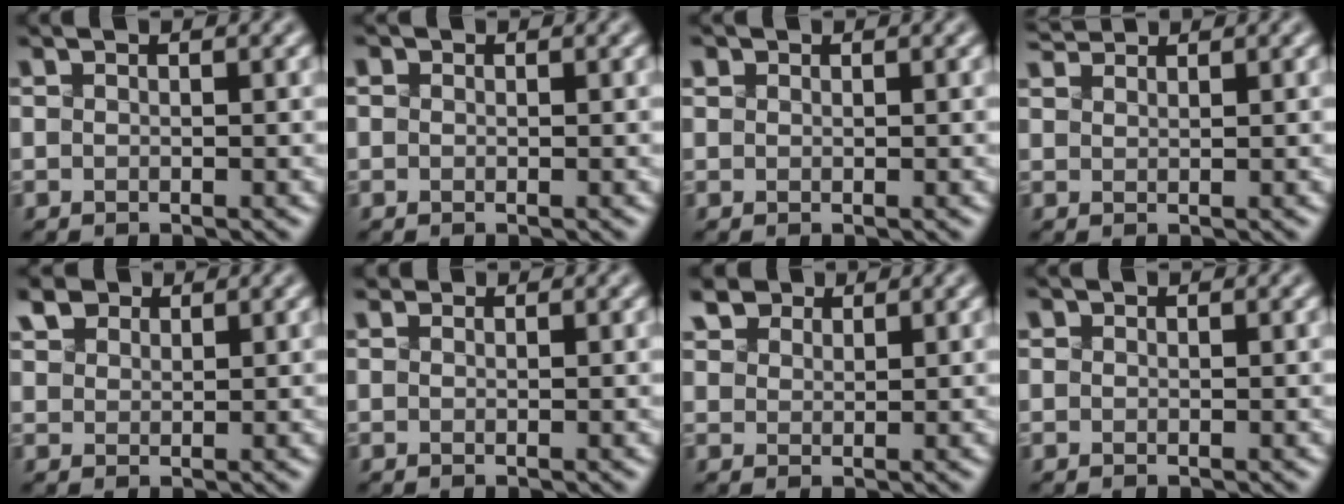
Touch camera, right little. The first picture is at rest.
{"total": 1.9, "force": [1.0, 1.4, 0.9], "torque": [-0.013, 0.019, -0.001]}
{"total": 1.8, "force": [1.1, 1.2, 0.8], "torque": [-0.026, 0.015, 0.015]}
{"total": 1.5, "force": [1.4, 0.2, 0.2], "torque": [-0.015, 0.010, 0.033]}
{"total": 5.2, "force": [3.4, 3.2, 2.4], "torque": [-0.077, 0.016, 0.058]}
{"total": 0.7, "force": [0.6, 0.4, 0.1], "torque": [-0.010, -0.001, 0.013]}
{"total": 6.1, "force": [4.1, 3.7, 2.5], "torque": [-0.078, 0.013, 0.069]}
{"total": 1.3, "force": [0.7, 1.0, 0.6], "torque": [-0.015, 0.012, 0.008]}